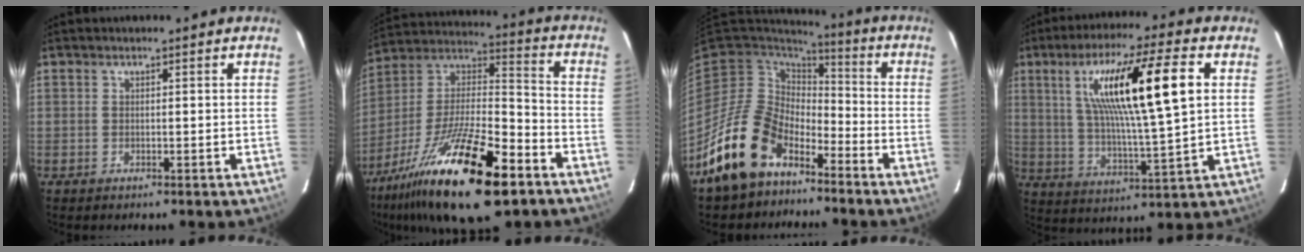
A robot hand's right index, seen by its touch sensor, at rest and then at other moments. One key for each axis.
{"total": 26.8, "fx": -15.8, "fy": 8.6, "fz": 19.9, "tx": -0.374, "ty": -0.026, "tz": -0.273}
{"total": 18.2, "fx": -11.2, "fy": 10.7, "fz": 9.6, "tx": -0.219, "ty": -0.005, "tz": -0.191}
{"total": 18.7, "fx": 5.3, "fy": 2.1, "fz": 17.8, "tx": -0.315, "ty": 0.008, "tz": 0.096}